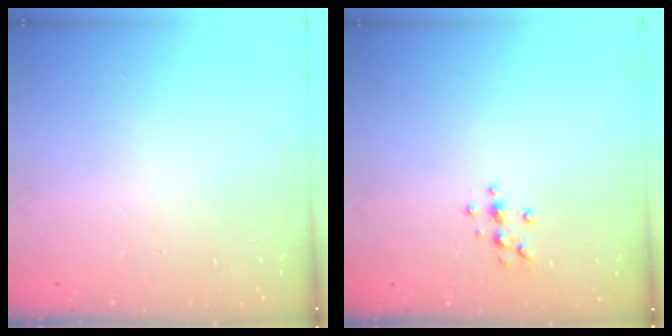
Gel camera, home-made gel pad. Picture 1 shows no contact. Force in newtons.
{"total": 3.7, "press": 3.6, "slide": 0.5}